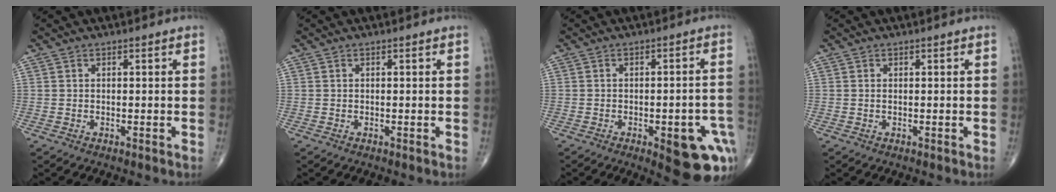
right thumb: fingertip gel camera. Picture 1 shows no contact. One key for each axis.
{"total": 0.0}
{"total": 13.6, "fx": -5.5, "fy": 4.9, "fz": 11.4, "tx": -0.088, "ty": 0.023, "tz": -0.052}
{"total": 0.0}